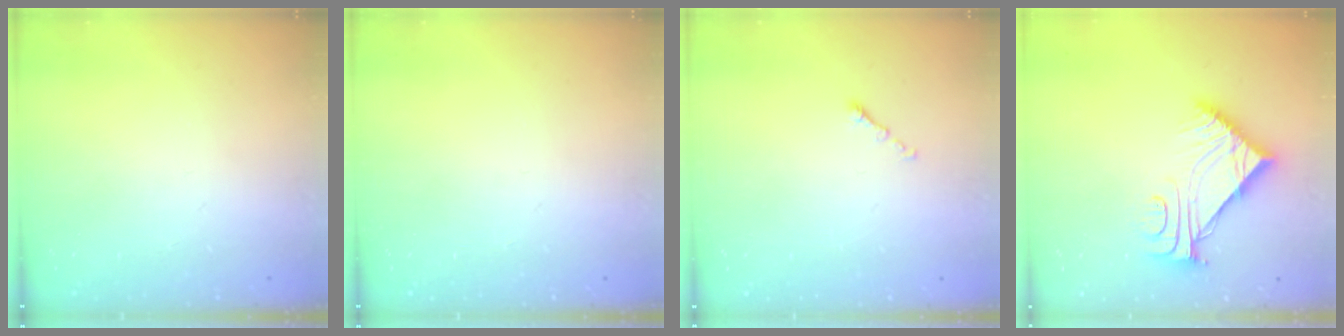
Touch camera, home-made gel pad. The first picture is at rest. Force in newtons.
{"total": 0.0}
{"total": 0.6, "press": 0.5, "slide": 0.2}
{"total": 10.3, "press": 10.2, "slide": 0.9}